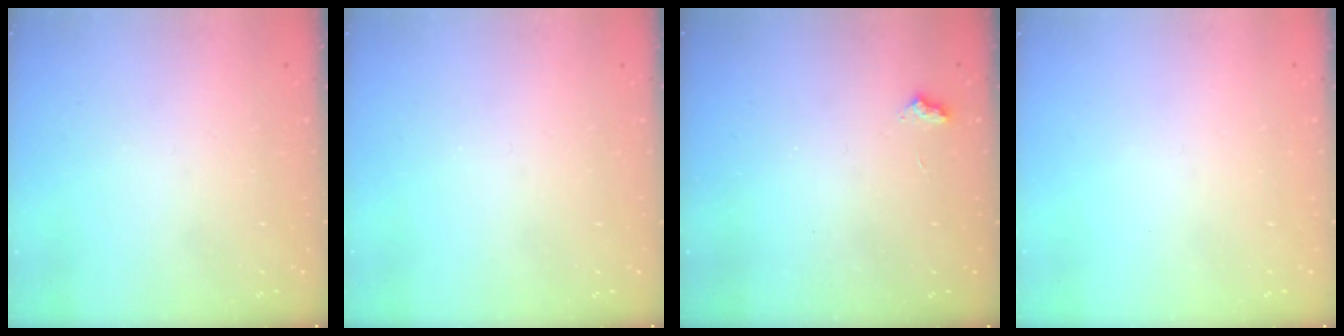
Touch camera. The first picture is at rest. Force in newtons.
{"total": 0.0}
{"total": 2.7, "press": 2.7, "slide": 0.4}
{"total": 0.0}